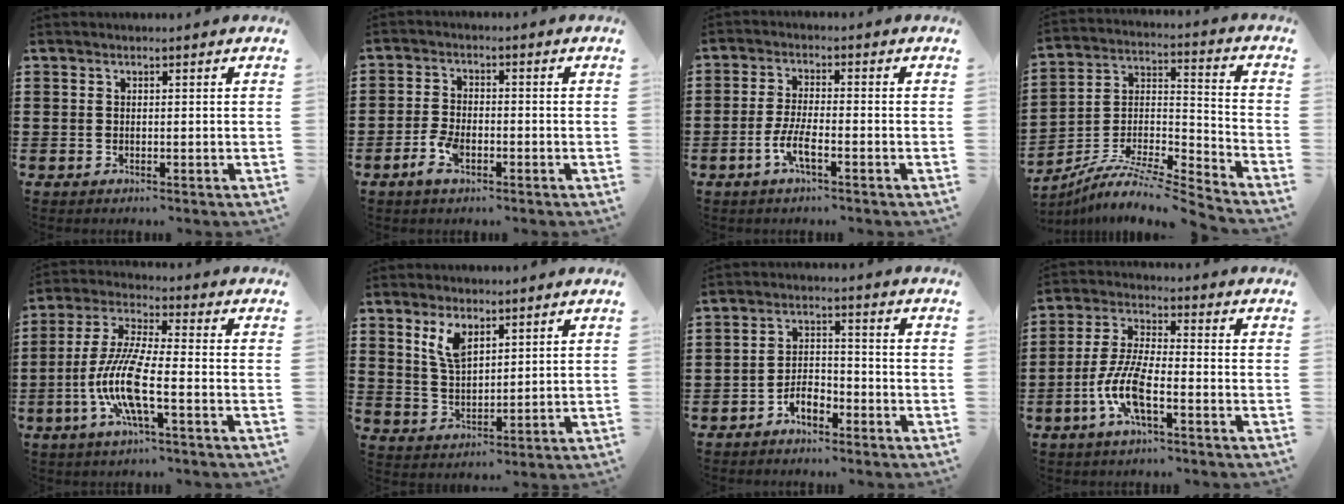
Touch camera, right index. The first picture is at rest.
{"total": 3.8, "force": [-2.0, 1.7, 2.8], "torque": [-0.068, -0.005, -0.040]}
{"total": 4.4, "force": [-2.2, 0.8, 3.7], "torque": [-0.083, -0.006, -0.045]}
{"total": 8.8, "force": [-8.0, 1.6, 3.5], "torque": [-0.067, 0.011, -0.161]}
{"total": 10.2, "force": [-3.6, 1.8, 9.4], "torque": [-0.218, -0.019, -0.075]}
{"total": 5.6, "force": [3.3, 2.5, 3.7], "torque": [-0.083, 0.006, 0.059]}
{"total": 3.9, "force": [-3.0, 1.7, 1.9], "torque": [-0.043, 0.006, -0.061]}
{"total": 8.3, "force": [-3.5, 2.1, 7.2], "torque": [-0.173, -0.016, -0.071]}